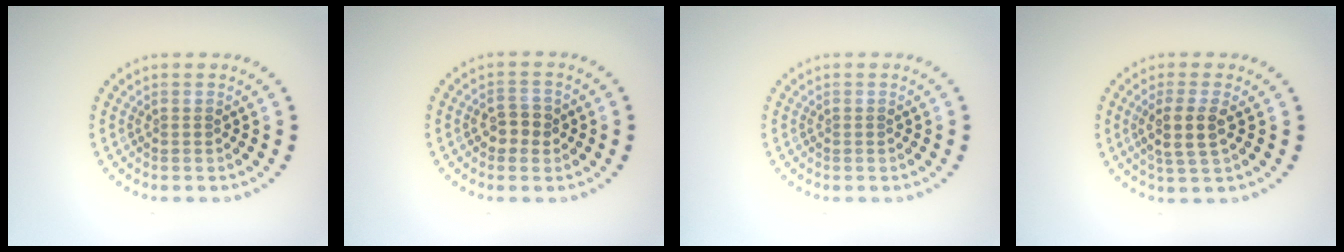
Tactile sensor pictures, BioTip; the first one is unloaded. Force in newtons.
{"total": 2.2, "press": 2.2, "slide": 0.3}
{"total": 0.0}
{"total": 2.9, "press": 2.6, "slide": 1.4}